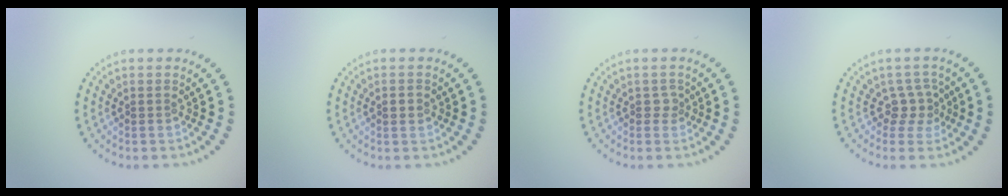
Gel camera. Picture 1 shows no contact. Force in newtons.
{"total": 1.1, "press": 1.1, "slide": 0.1}
{"total": 1.0, "press": 0.7, "slide": 0.7}
{"total": 2.1, "press": 1.5, "slide": 1.5}